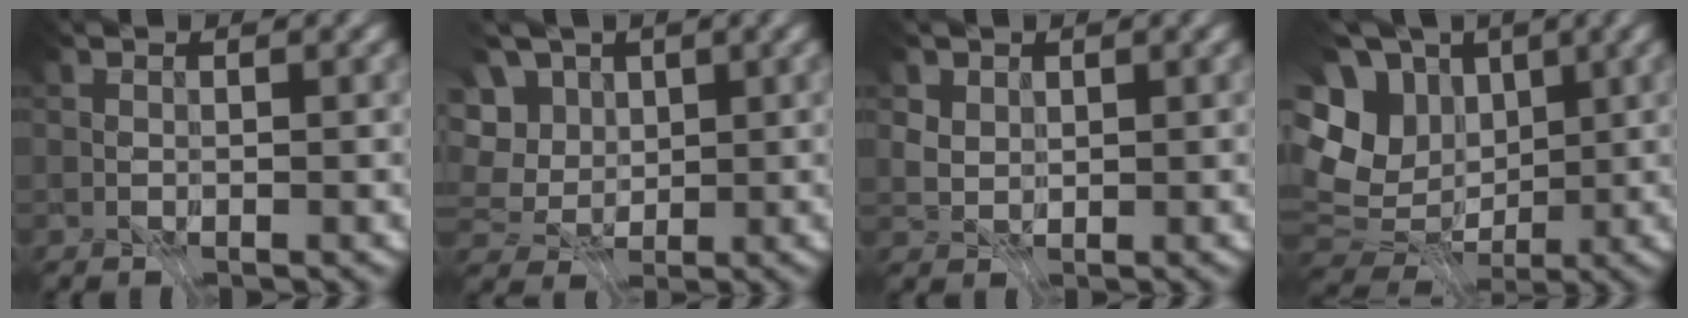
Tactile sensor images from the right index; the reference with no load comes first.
{"total": 4.7, "force": [1.1, 3.9, 2.5], "torque": [-0.060, 0.007, 0.011]}
{"total": 3.2, "force": [2.6, 1.7, 0.9], "torque": [-0.040, -0.008, 0.052]}
{"total": 9.3, "force": [0.3, 7.6, 5.5], "torque": [-0.119, 0.005, 0.023]}